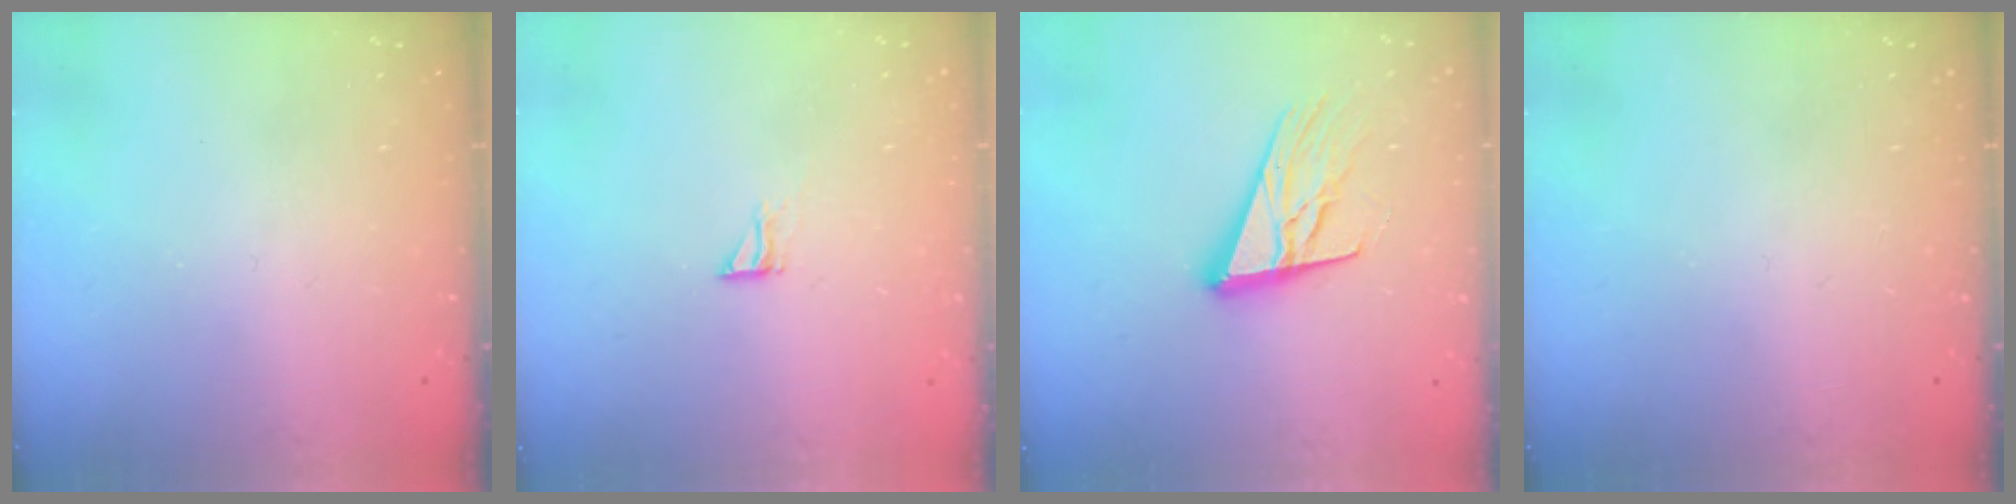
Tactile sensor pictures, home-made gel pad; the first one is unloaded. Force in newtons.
{"total": 4.6, "press": 4.5, "slide": 0.5}
{"total": 17.0, "press": 16.5, "slide": 4.2}
{"total": 0.0}